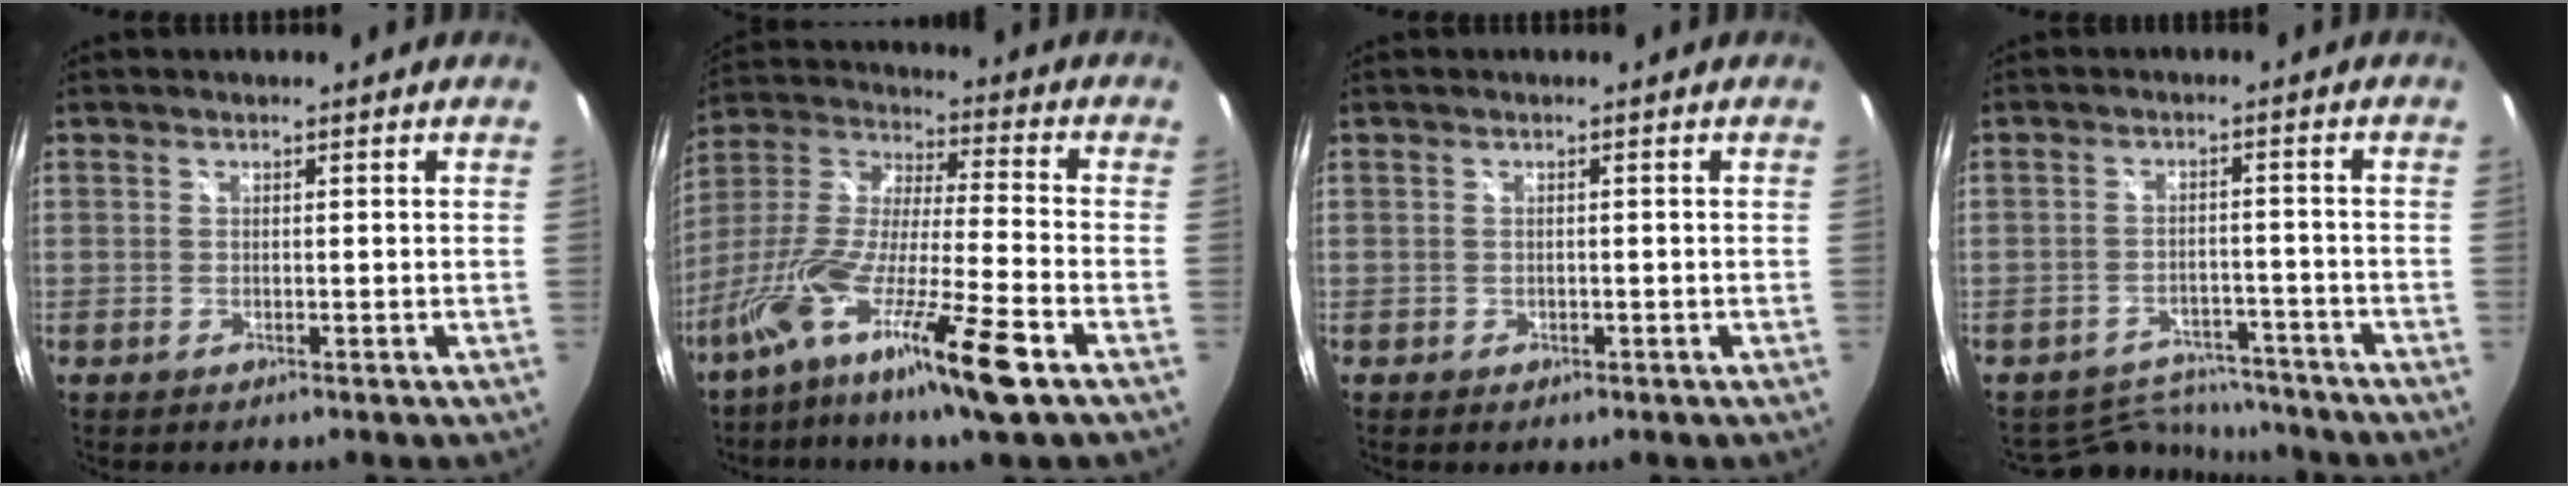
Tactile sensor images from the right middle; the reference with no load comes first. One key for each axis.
{"total": 19.6, "fx": -11.7, "fy": 0.6, "fz": 15.6, "tx": -0.297, "ty": -0.042, "tz": -0.218}
{"total": 1.0, "fx": -0.5, "fy": 0.8, "fz": 0.3, "tx": -0.006, "ty": -0.004, "tz": -0.007}
{"total": 8.7, "fx": -8.2, "fy": 2.7, "fz": 0.2, "tx": -0.016, "ty": 0.014, "tz": -0.119}